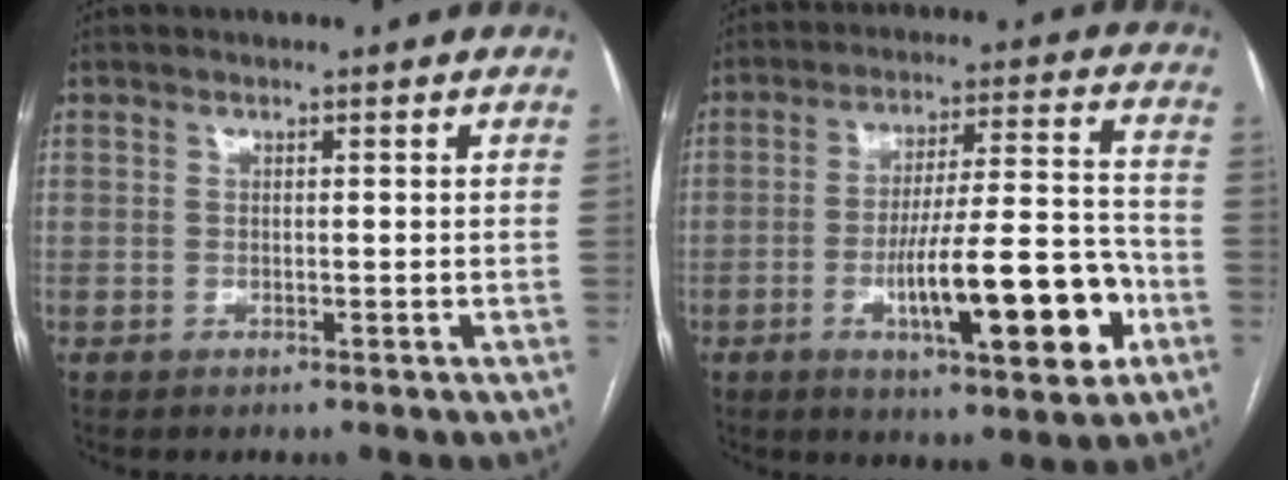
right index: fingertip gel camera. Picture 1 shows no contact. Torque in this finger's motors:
{"motor_torque": [1.23, -0.91, 0.53, 0.21]}